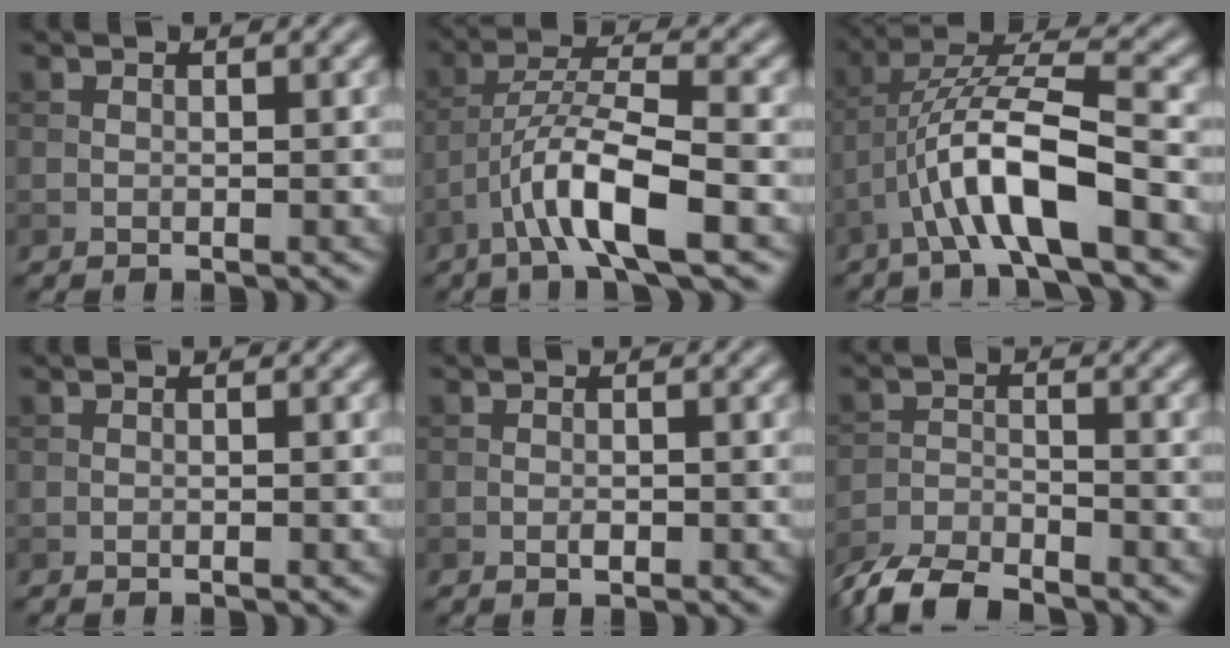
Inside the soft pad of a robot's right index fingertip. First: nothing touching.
{"total": 7.4, "force": [-3.8, 1.6, 6.1], "torque": [-0.109, 0.010, -0.074]}
{"total": 8.5, "force": [-3.6, 2.0, 7.4], "torque": [-0.136, 0.015, -0.071]}
{"total": 0.0}
{"total": 0.7, "force": [-0.3, 0.3, 0.5], "torque": [-0.008, 0.000, -0.005]}
{"total": 5.5, "force": [-4.8, 1.4, 2.2], "torque": [-0.037, -0.009, -0.100]}